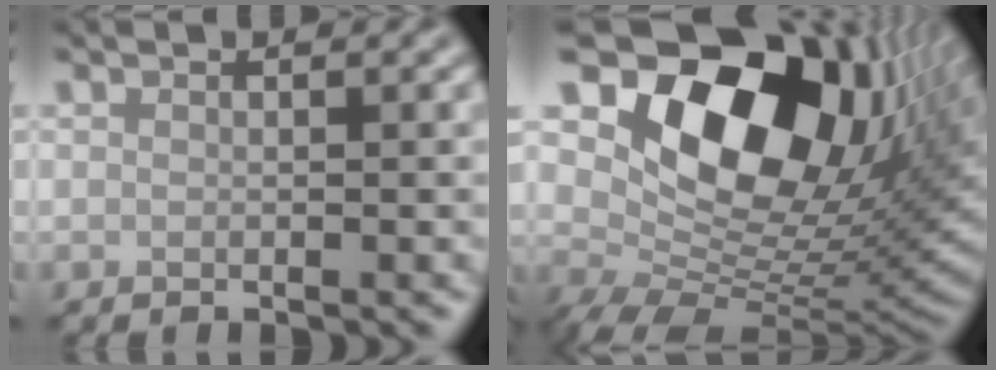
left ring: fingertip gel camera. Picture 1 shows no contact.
{"total": 17.0, "force": [5.3, 11.0, 11.9], "torque": [-0.183, 0.009, 0.091]}